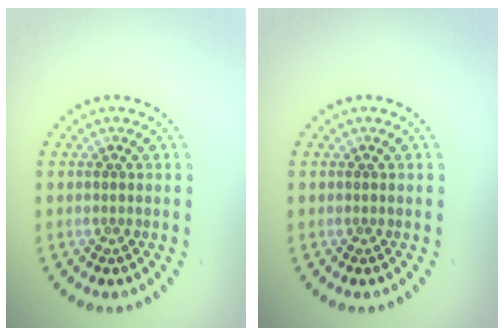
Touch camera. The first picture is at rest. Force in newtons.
{"total": 0.0}